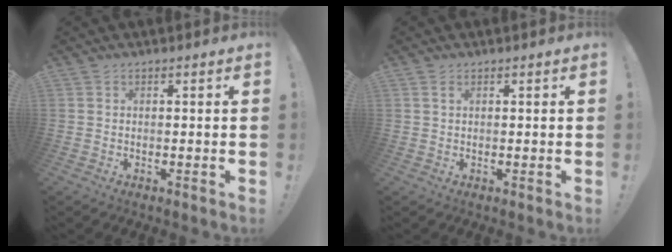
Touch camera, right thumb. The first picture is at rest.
{"total": 1.3, "force": [0.7, 0.5, 1.0], "torque": [-0.021, 0.002, 0.013]}